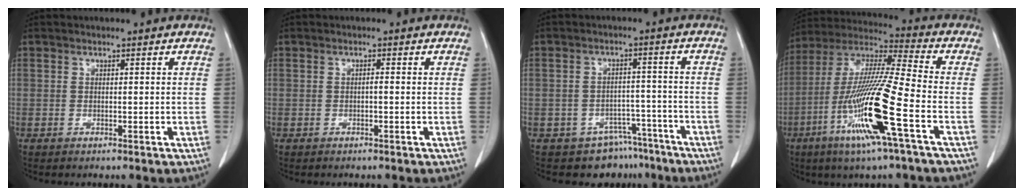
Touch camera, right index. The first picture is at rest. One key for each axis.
{"total": 0.6, "fx": -0.2, "fy": 0.1, "fz": 0.5, "tx": -0.009, "ty": 0.002, "tz": -0.002}
{"total": 7.5, "fx": -5.8, "fy": 4.7, "fz": 0.3, "tx": 0.015, "ty": 0.034, "tz": -0.077}
{"total": 17.9, "fx": -6.6, "fy": -0.3, "fz": 16.6, "tx": -0.339, "ty": -0.021, "tz": -0.130}